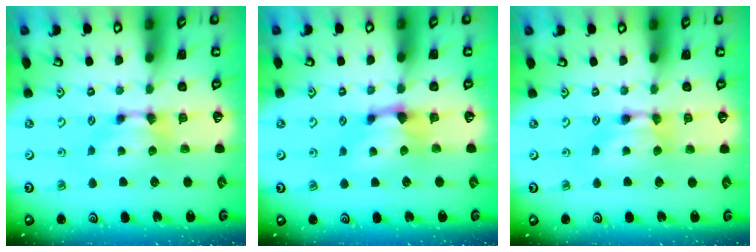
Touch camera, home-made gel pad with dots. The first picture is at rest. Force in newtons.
{"total": 1.1, "press": 0.4, "slide": 1.0}
{"total": 1.8, "press": 1.8, "slide": 0.1}